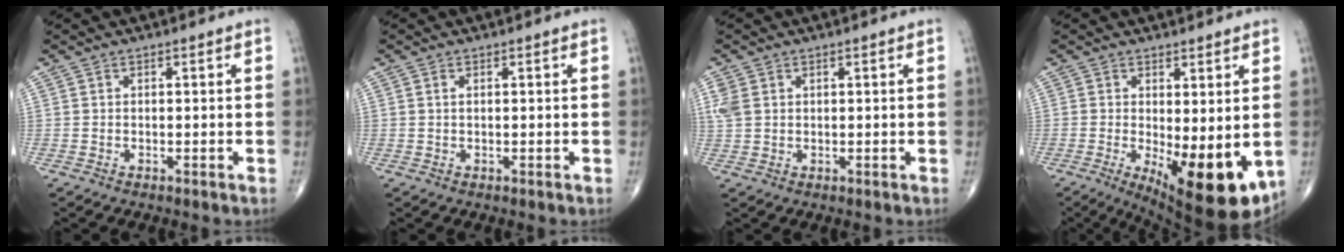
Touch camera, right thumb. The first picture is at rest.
{"total": 0.6, "force": [0.2, 0.2, 0.5], "torque": [-0.010, 0.004, 0.003]}
{"total": 3.1, "force": [1.0, 2.3, 1.9], "torque": [-0.053, 0.006, 0.027]}
{"total": 14.0, "force": [-2.8, 5.1, 12.7], "torque": [-0.176, -0.031, -0.024]}